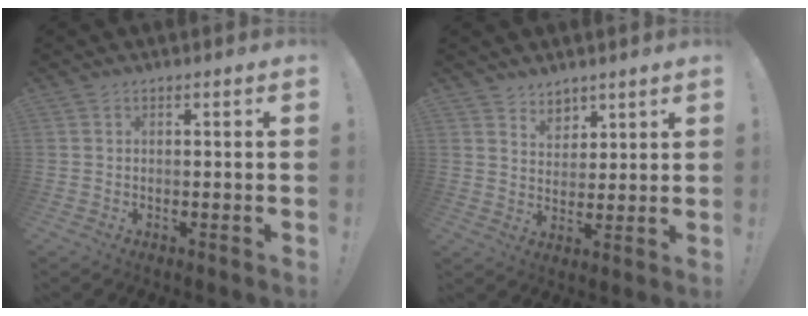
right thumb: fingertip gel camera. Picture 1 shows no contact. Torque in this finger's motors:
{"motor_torque": [0.63, 0.77, -0.04, 0.03, 0.00]}